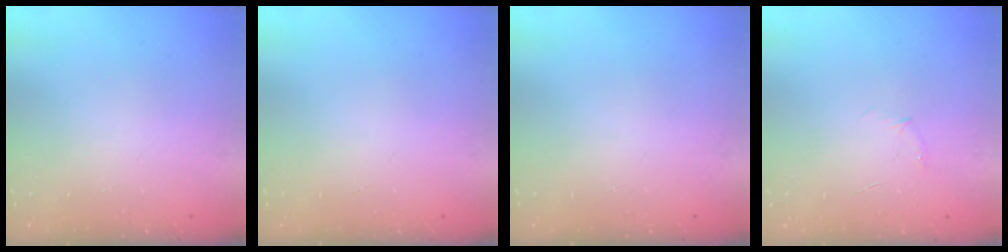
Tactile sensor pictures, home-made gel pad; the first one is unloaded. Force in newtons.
{"total": 0.0}
{"total": 0.0}
{"total": 3.7, "press": 3.6, "slide": 1.0}